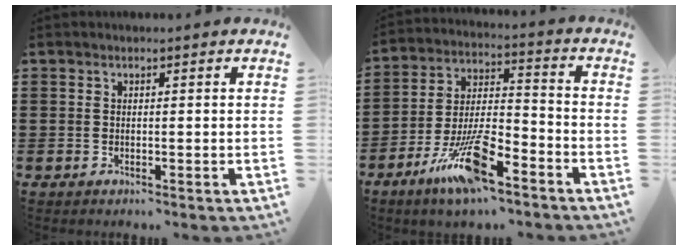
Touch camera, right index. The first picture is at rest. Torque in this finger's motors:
{"motor_torque": [1.74, -0.40, 1.05, 0.21]}